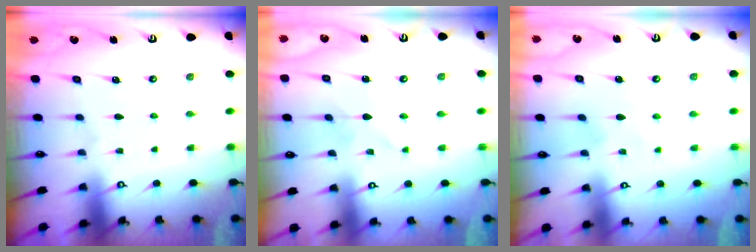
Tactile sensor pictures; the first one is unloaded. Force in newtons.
{"total": 0.8, "press": 0.8, "slide": 0.1}
{"total": 3.2, "press": 3.2, "slide": 0.4}